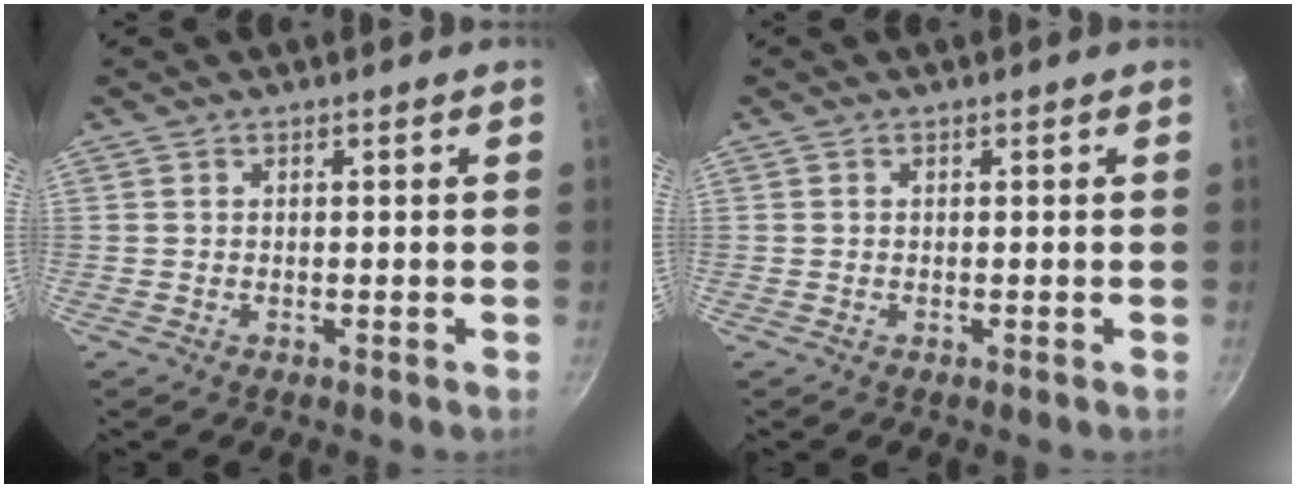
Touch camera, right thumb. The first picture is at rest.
{"total": 0.0}